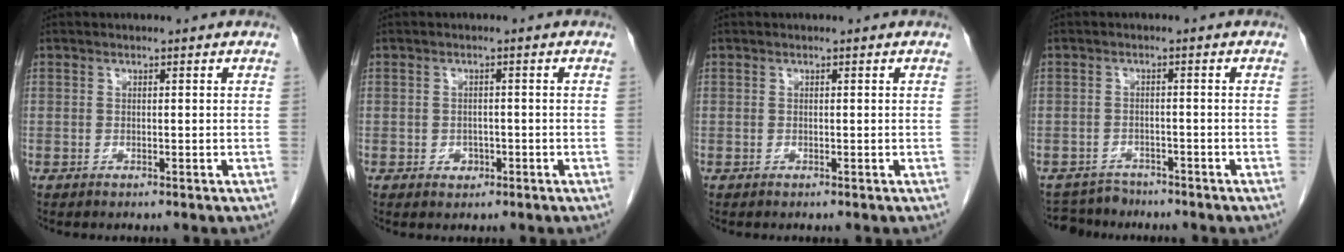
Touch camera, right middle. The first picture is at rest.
{"total": 1.7, "force": [-0.7, 1.3, 0.8], "torque": [-0.013, 0.003, -0.005]}
{"total": 0.0}
{"total": 4.4, "force": [-4.0, 1.7, -0.8], "torque": [0.017, 0.000, -0.066]}